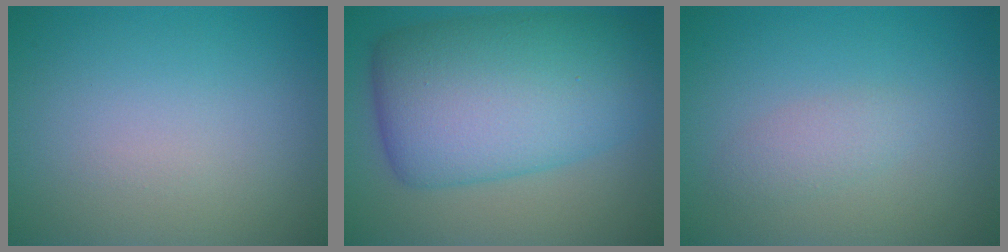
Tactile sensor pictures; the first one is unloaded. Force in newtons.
{"total": 12.0, "press": 12.0, "slide": 0.1}
{"total": 1.5, "press": 1.5, "slide": 0.1}